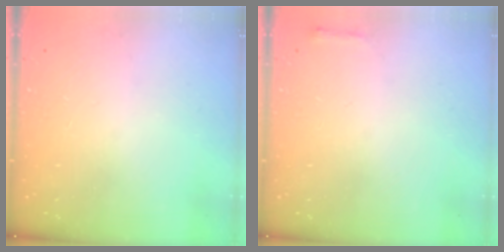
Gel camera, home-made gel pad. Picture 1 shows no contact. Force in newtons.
{"total": 2.3, "press": 2.3, "slide": 0.5}